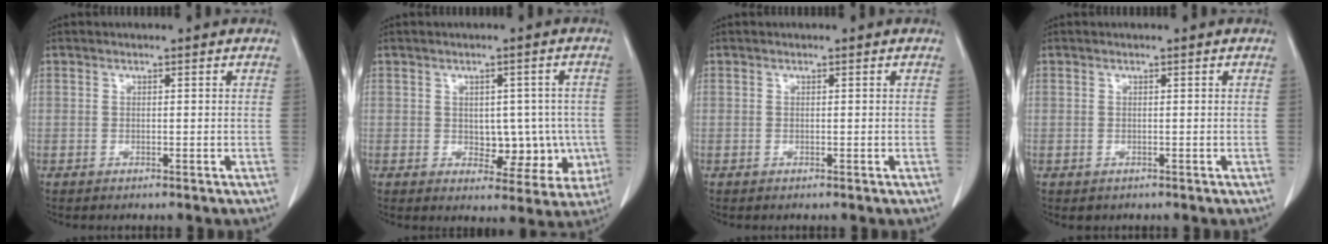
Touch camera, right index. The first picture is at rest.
{"total": 7.6, "force": [-0.8, 4.9, 5.8], "torque": [-0.050, 0.014, 0.002]}
{"total": 0.0}
{"total": 0.6, "force": [-0.2, 0.6, 0.0], "torque": [-0.001, 0.005, -0.003]}